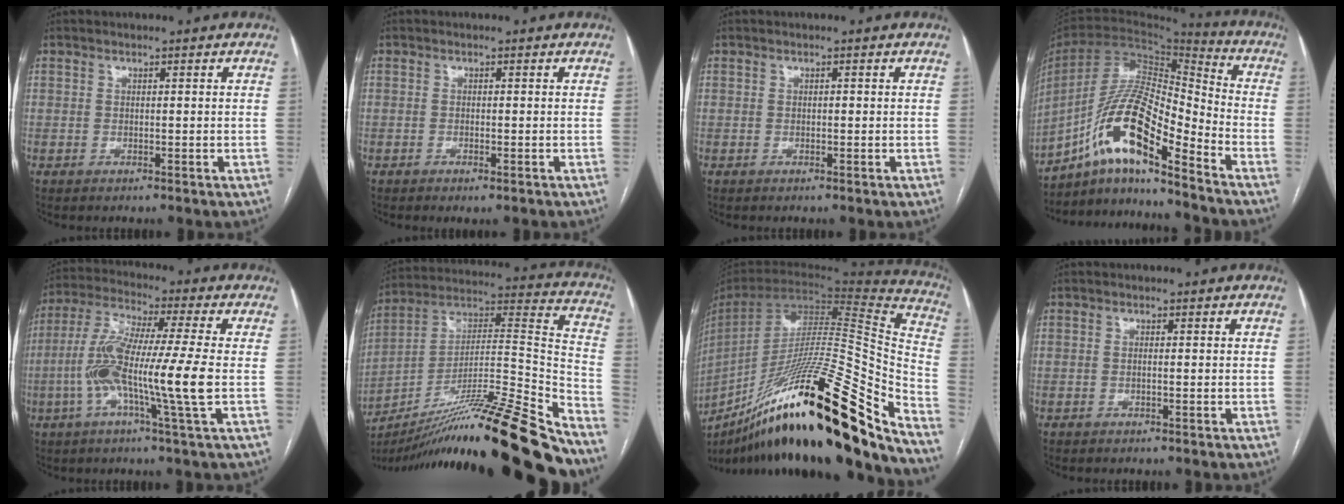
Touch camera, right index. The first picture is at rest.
{"total": 1.5, "force": [-1.0, 0.2, 1.1], "torque": [-0.016, -0.004, -0.014]}
{"total": 0.0}
{"total": 16.2, "force": [-9.9, 2.8, 12.5], "torque": [-0.243, 0.016, -0.174]}
{"total": 13.7, "force": [-2.6, -0.8, 13.4], "torque": [-0.266, -0.001, -0.060]}
{"total": 30.8, "force": [-23.6, 0.6, 19.7], "torque": [-0.263, -0.013, -0.388]}
{"total": 40.6, "force": [-24.8, 4.7, 31.7], "torque": [-0.469, -0.055, -0.399]}
{"total": 0.0}